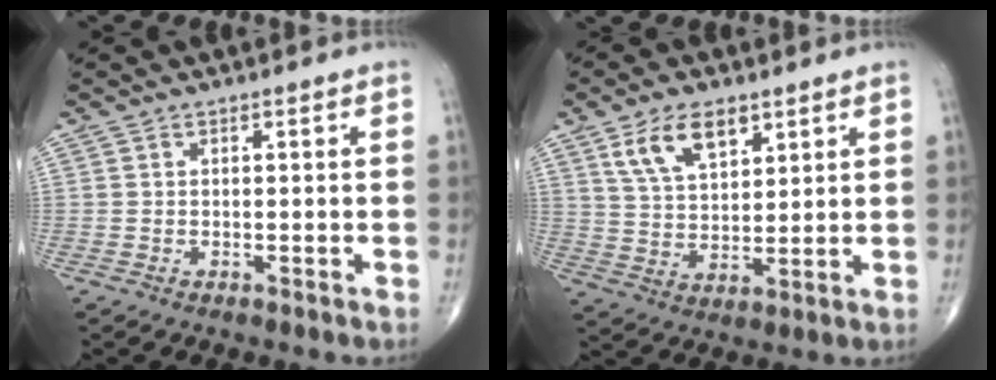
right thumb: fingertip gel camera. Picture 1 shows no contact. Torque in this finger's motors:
{"motor_torque": [-0.26, 0.41, 0.18, 0.19, 0.09]}